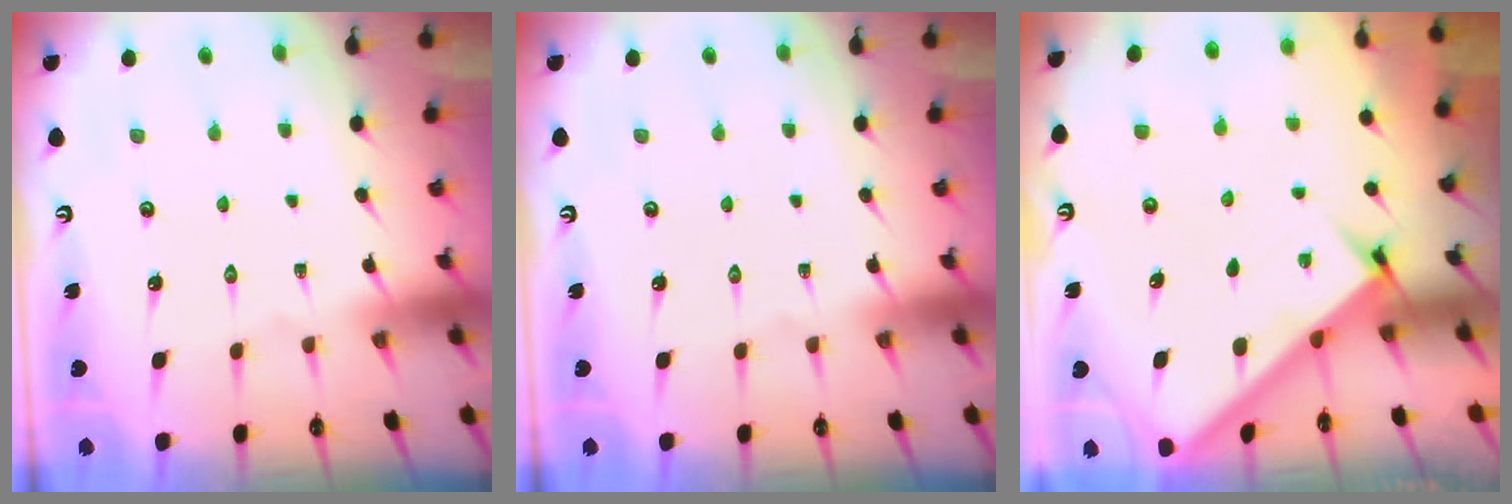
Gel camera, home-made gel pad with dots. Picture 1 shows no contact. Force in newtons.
{"total": 0.0}
{"total": 2.5, "press": 2.5, "slide": 0.3}